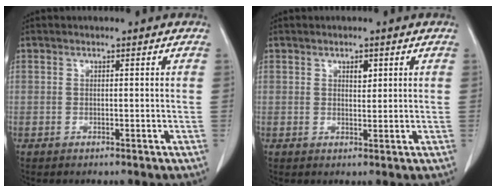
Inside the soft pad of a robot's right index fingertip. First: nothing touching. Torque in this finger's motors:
{"motor_torque": [0.01, 0.00, 0.00, 0.01]}